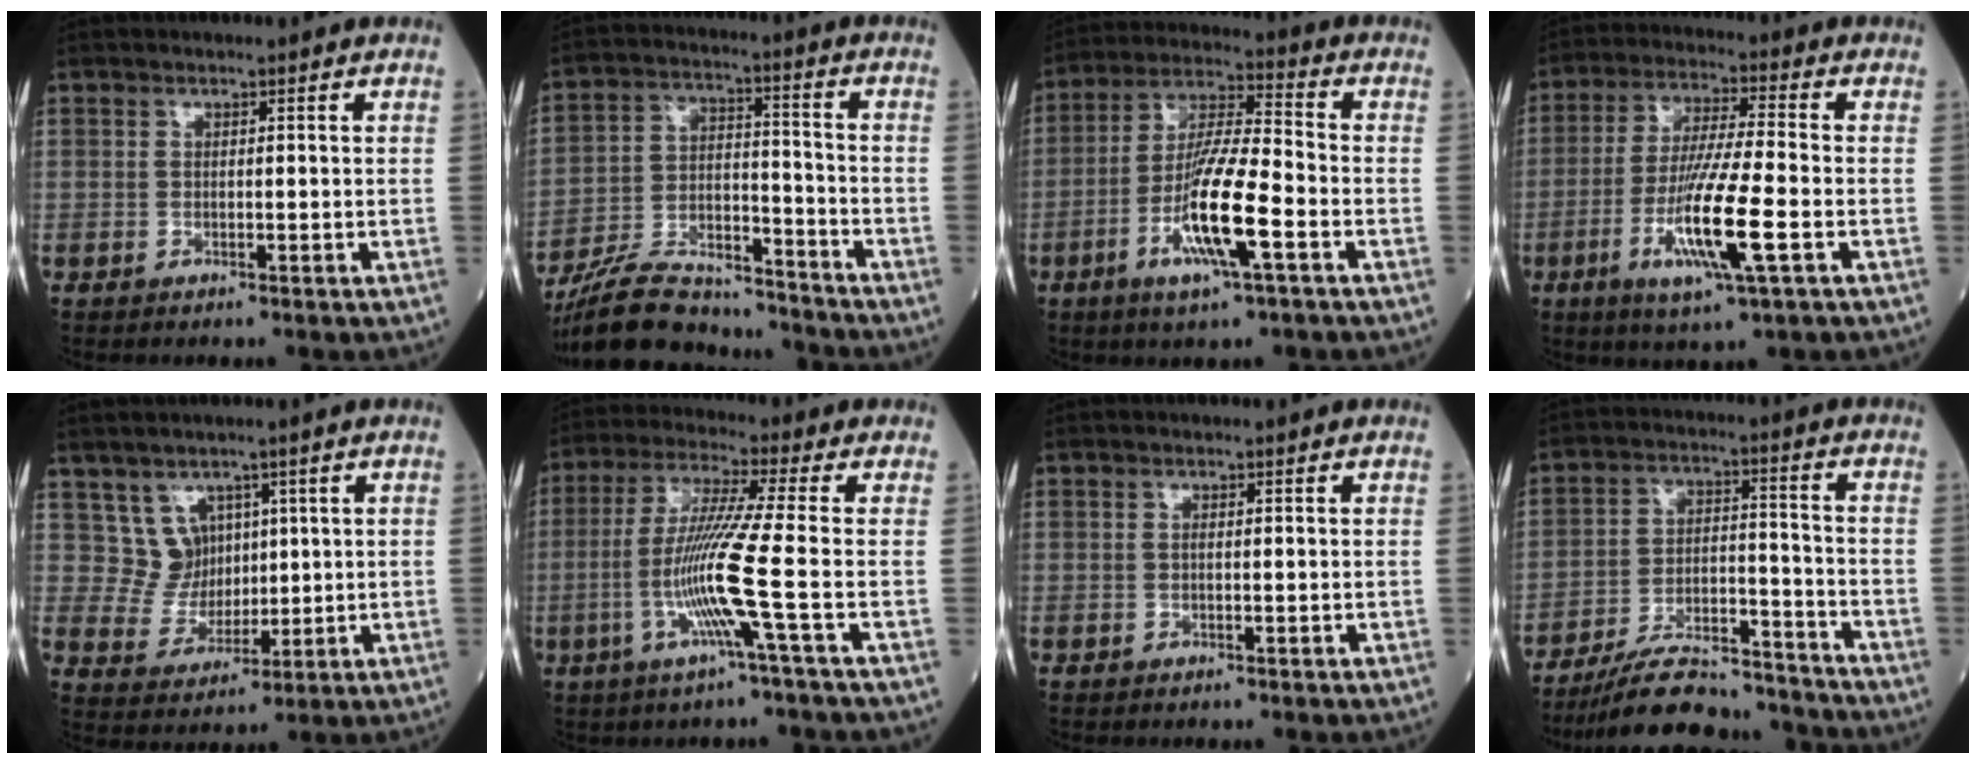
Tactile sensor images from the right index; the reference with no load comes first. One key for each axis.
{"total": 15.7, "fx": -14.7, "fy": 3.4, "fz": 4.5, "tx": -0.082, "ty": 0.020, "tz": -0.251}
{"total": 12.7, "fx": -4.5, "fy": 1.1, "fz": 11.9, "tx": -0.229, "ty": -0.010, "tz": -0.085}
{"total": 12.6, "fx": -3.9, "fy": 0.4, "fz": 12.0, "tx": -0.234, "ty": -0.019, "tz": -0.074}
{"total": 5.4, "fx": 2.6, "fy": 4.7, "fz": 0.4, "tx": -0.007, "ty": 0.009, "tz": 0.057}
{"total": 10.3, "fx": -2.8, "fy": -2.0, "fz": 9.7, "tx": -0.199, "ty": -0.011, "tz": -0.060}
{"total": 0.0}
{"total": 15.3, "fx": -14.3, "fy": 2.6, "fz": 4.8, "tx": -0.080, "ty": 0.019, "tz": -0.228}